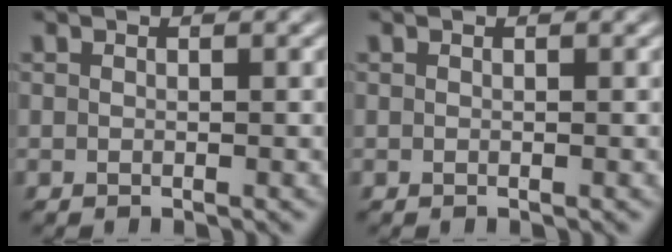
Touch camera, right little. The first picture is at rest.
{"total": 0.0}